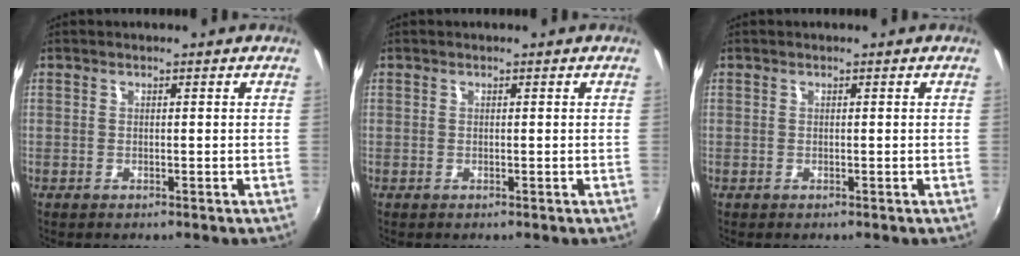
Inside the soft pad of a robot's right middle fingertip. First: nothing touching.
{"total": 0.0}
{"total": 0.0}